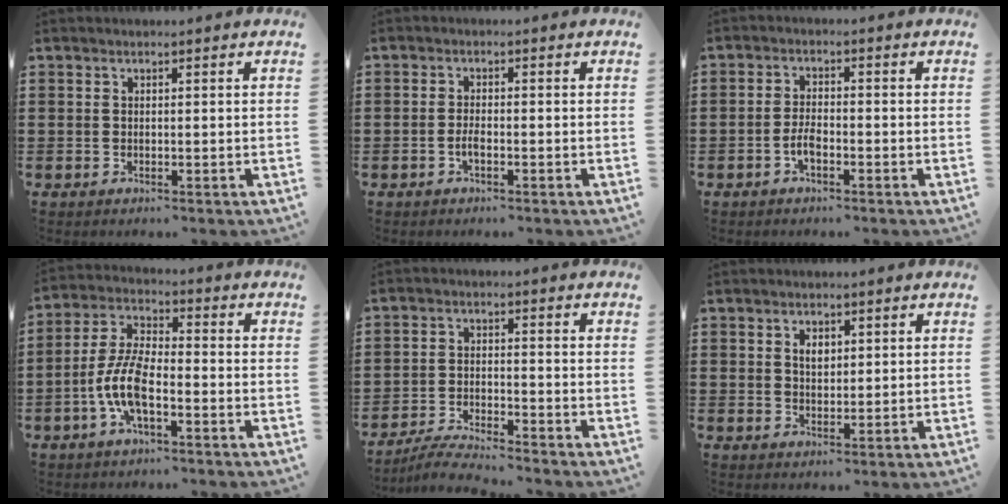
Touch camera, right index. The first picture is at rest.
{"total": 1.8, "force": [-0.8, 0.6, 1.5], "torque": [-0.029, 0.001, -0.015]}
{"total": 3.0, "force": [-1.4, 1.2, 2.4], "torque": [-0.058, 0.000, -0.031]}
{"total": 8.0, "force": [-2.8, 3.1, 6.8], "torque": [-0.163, -0.007, -0.059]}
{"total": 4.3, "force": [-4.2, -0.1, 1.1], "torque": [-0.028, -0.005, -0.084]}
{"total": 2.4, "force": [0.9, 1.5, 1.6], "torque": [-0.027, 0.004, 0.014]}